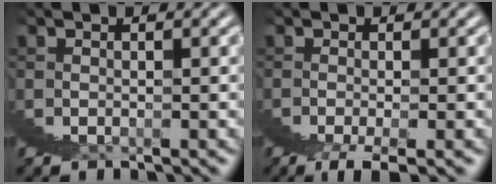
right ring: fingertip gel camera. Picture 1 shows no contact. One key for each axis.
{"total": 2.0, "fx": 1.1, "fy": -1.4, "fz": 0.8, "tx": 0.005, "ty": 0.028, "tz": 0.008}